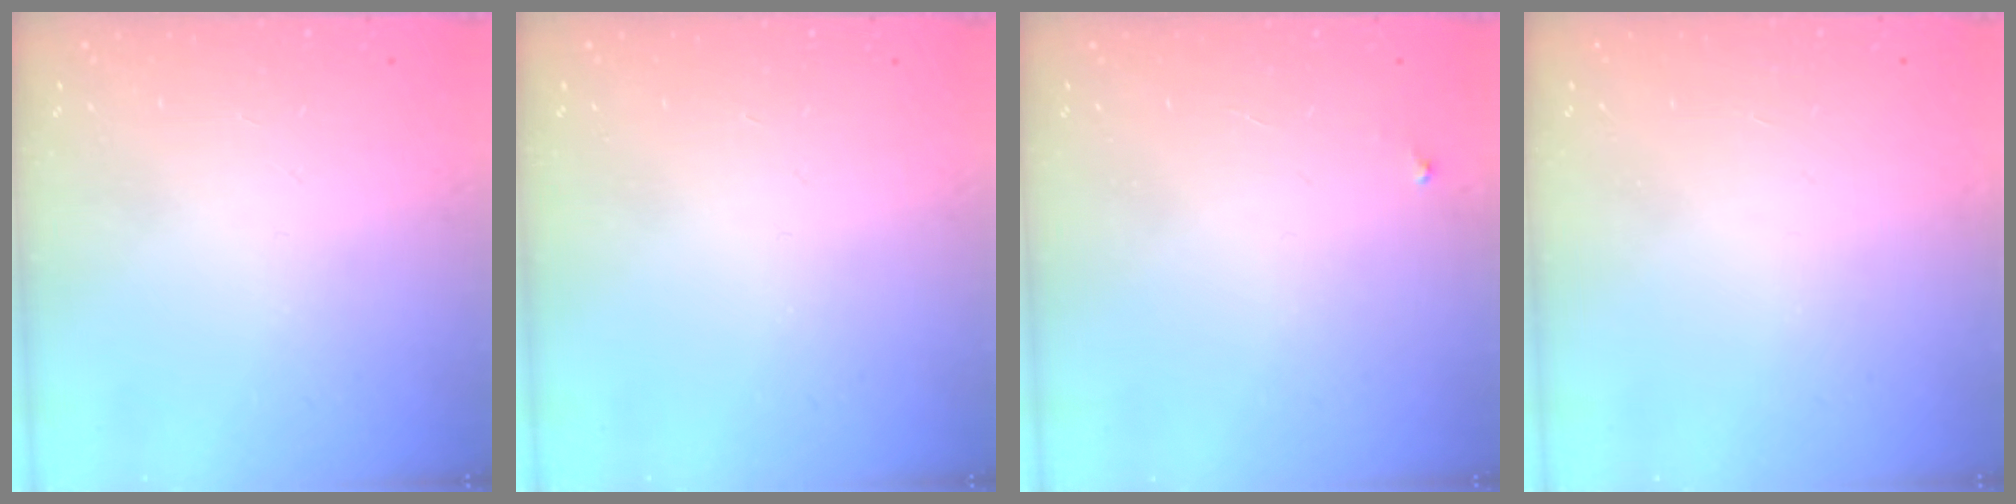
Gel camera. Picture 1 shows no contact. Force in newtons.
{"total": 0.0}
{"total": 2.2, "press": 2.2, "slide": 0.1}
{"total": 1.5, "press": 1.5, "slide": 0.1}